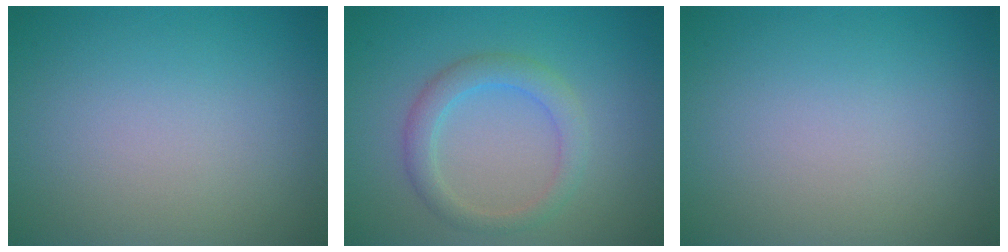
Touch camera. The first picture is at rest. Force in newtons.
{"total": 2.8, "press": 2.8, "slide": 0.2}
{"total": 0.0}